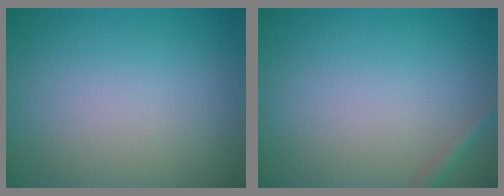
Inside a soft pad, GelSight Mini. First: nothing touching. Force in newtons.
{"total": 1.2, "press": 1.2, "slide": 0.1}